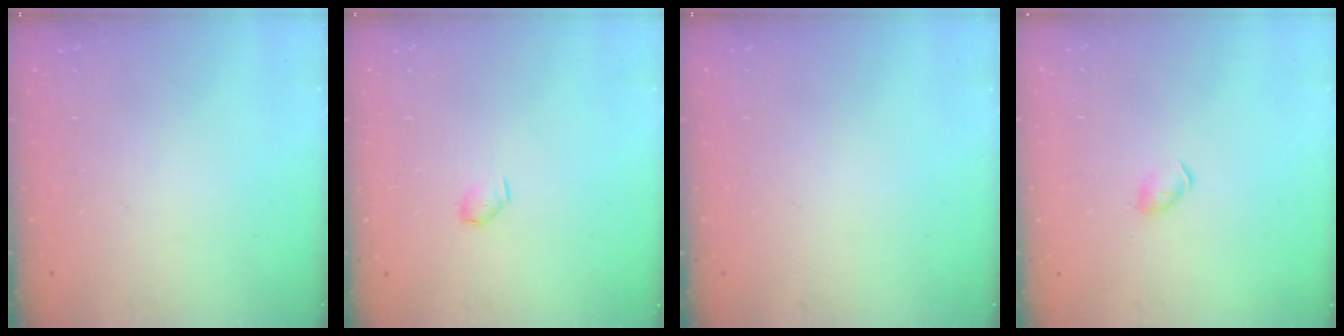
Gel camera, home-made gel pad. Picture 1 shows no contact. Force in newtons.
{"total": 2.9, "press": 2.9, "slide": 0.5}
{"total": 0.0}
{"total": 3.0, "press": 2.9, "slide": 0.6}